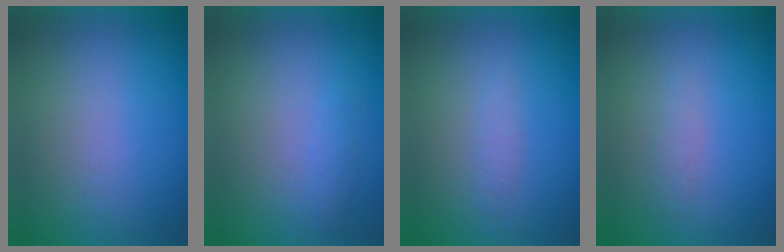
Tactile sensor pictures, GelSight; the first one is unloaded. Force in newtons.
{"total": 1.4}
{"total": 1.3}
{"total": 1.3}